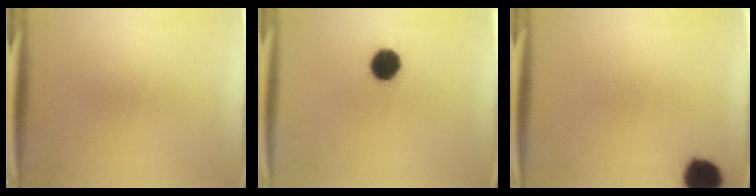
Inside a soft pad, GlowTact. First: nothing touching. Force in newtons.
{"total": 8.4}
{"total": 7.0}